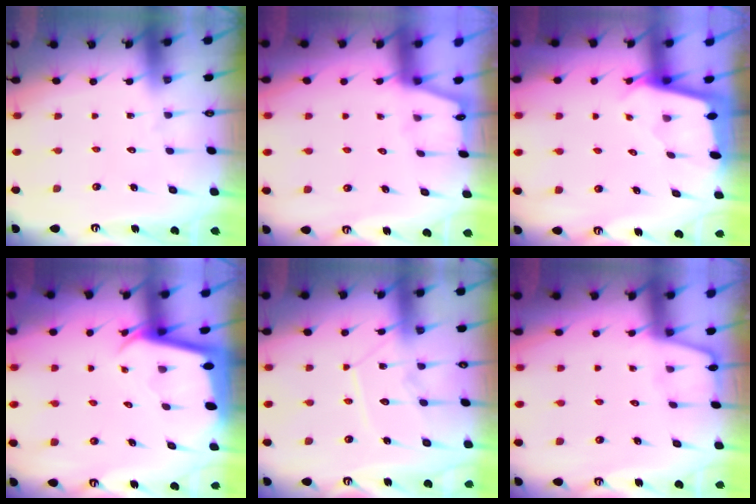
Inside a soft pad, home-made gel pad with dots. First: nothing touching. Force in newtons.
{"total": 0.8, "press": 0.7, "slide": 0.2}
{"total": 1.9, "press": 1.9, "slide": 0.2}
{"total": 2.1, "press": 2.1, "slide": 0.2}
{"total": 11.0, "press": 10.9, "slide": 0.8}
{"total": 1.9, "press": 1.8, "slide": 0.3}